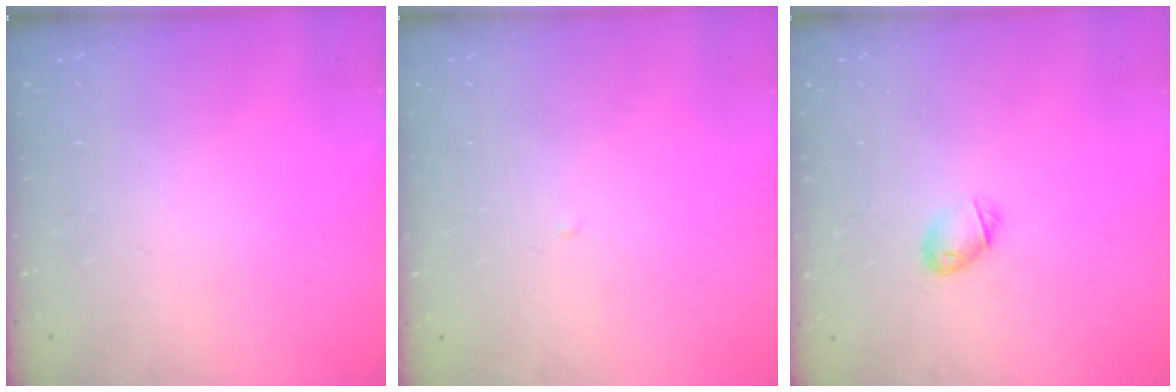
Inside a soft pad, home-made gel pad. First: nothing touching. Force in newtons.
{"total": 1.6, "press": 1.6, "slide": 0.3}
{"total": 4.0, "press": 3.9, "slide": 0.8}